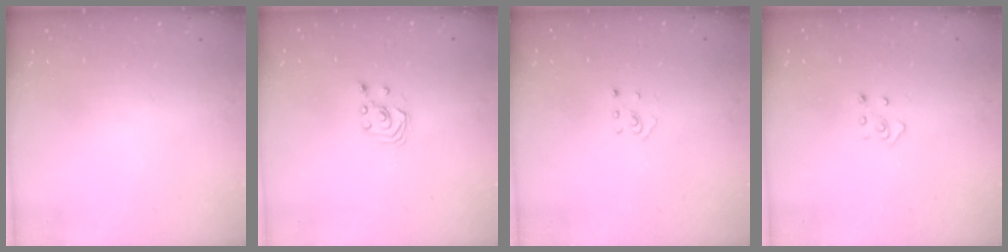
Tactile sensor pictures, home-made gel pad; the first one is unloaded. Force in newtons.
{"total": 1.8, "press": 1.8, "slide": 0.2}
{"total": 2.5, "press": 2.4, "slide": 0.5}
{"total": 2.8, "press": 2.8, "slide": 0.3}